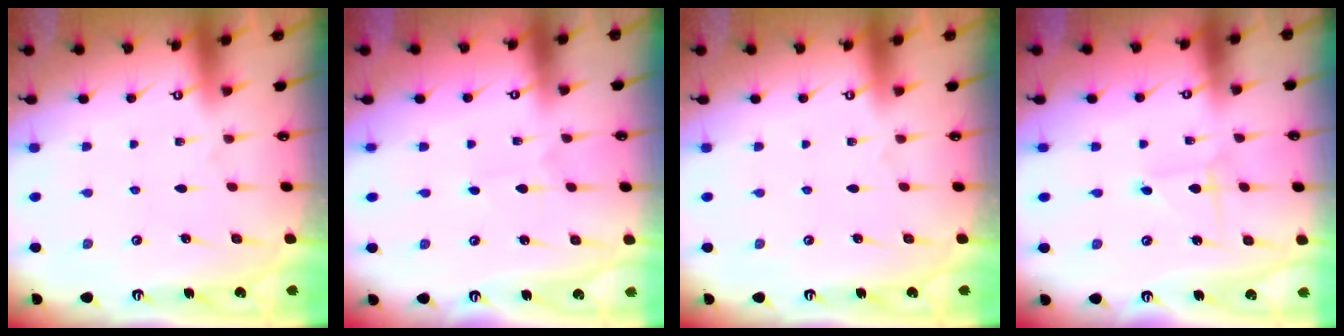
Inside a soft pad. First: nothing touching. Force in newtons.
{"total": 1.6, "press": 1.6, "slide": 0.1}
{"total": 0.0}
{"total": 1.4, "press": 1.4, "slide": 0.1}